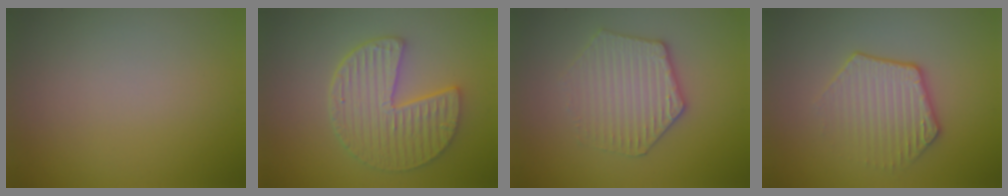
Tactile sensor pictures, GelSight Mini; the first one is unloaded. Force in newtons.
{"total": 5.4, "press": 4.5, "slide": 3.0}
{"total": 3.6, "press": 3.6, "slide": 0.6}
{"total": 3.6, "press": 3.2, "slide": 1.7}